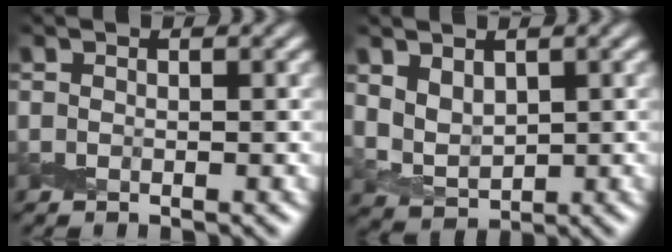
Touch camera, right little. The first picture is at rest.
{"total": 2.9, "force": [1.1, 2.0, 1.8], "torque": [-0.043, -0.009, 0.028]}